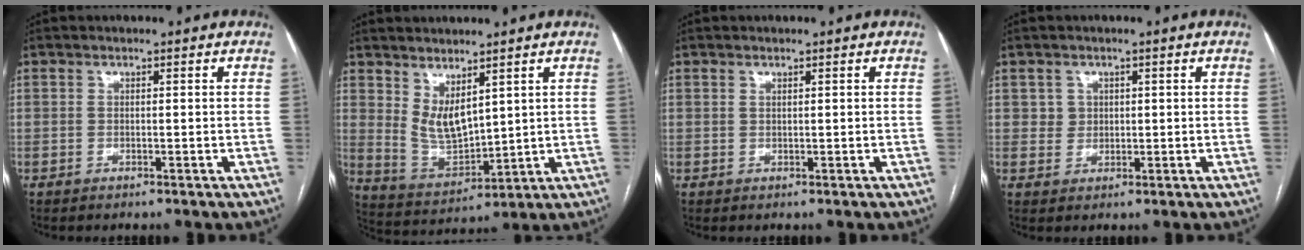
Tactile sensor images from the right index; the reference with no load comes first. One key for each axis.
{"total": 6.9, "fx": 3.5, "fy": 2.9, "fz": 5.2, "tx": -0.105, "ty": -0.009, "tz": 0.087}
{"total": 0.0}
{"total": 2.1, "fx": 0.6, "fy": 2.0, "fz": 0.1, "tx": 0.004, "ty": 0.000, "tz": 0.006}